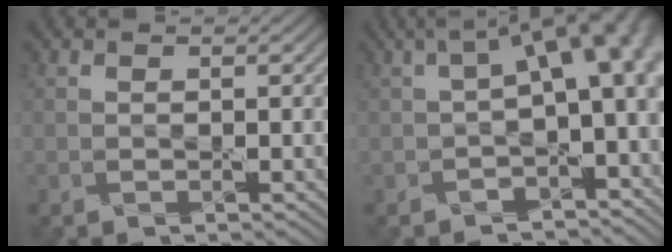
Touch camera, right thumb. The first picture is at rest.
{"total": 10.7, "force": [0.6, 5.0, 9.4], "torque": [-0.125, 0.004, 0.015]}